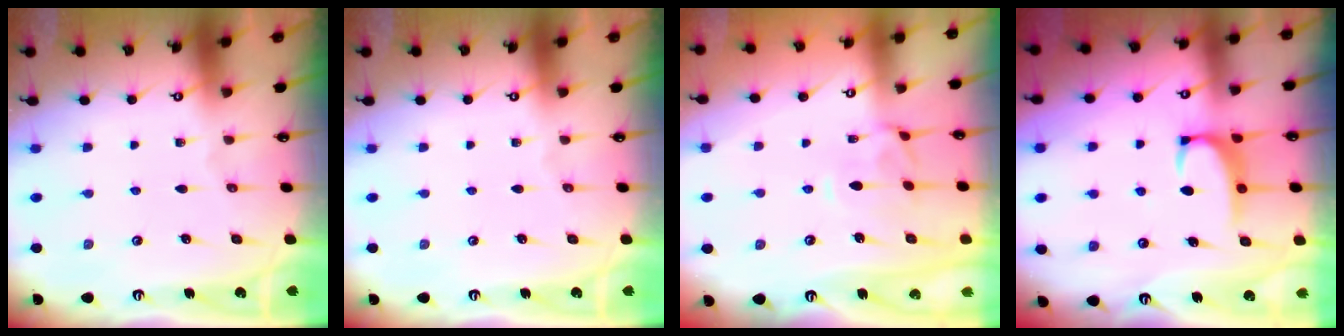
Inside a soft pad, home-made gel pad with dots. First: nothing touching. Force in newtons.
{"total": 0.0}
{"total": 1.6, "press": 1.4, "slide": 0.8}
{"total": 2.3, "press": 2.3, "slide": 0.6}